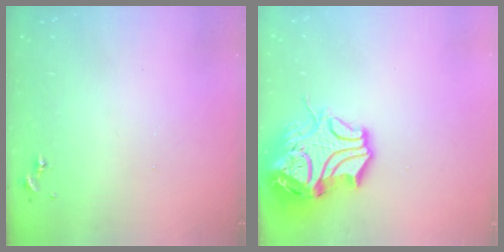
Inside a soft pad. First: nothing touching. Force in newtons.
{"total": 17.1, "press": 16.9, "slide": 2.6}